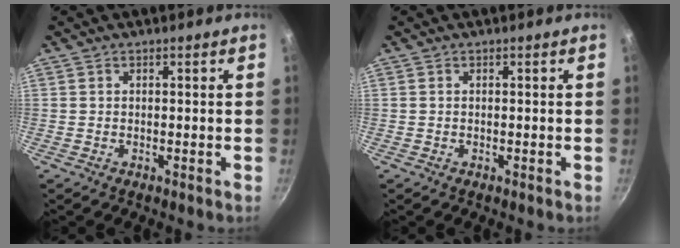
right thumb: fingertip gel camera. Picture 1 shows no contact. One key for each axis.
{"total": 0.0}